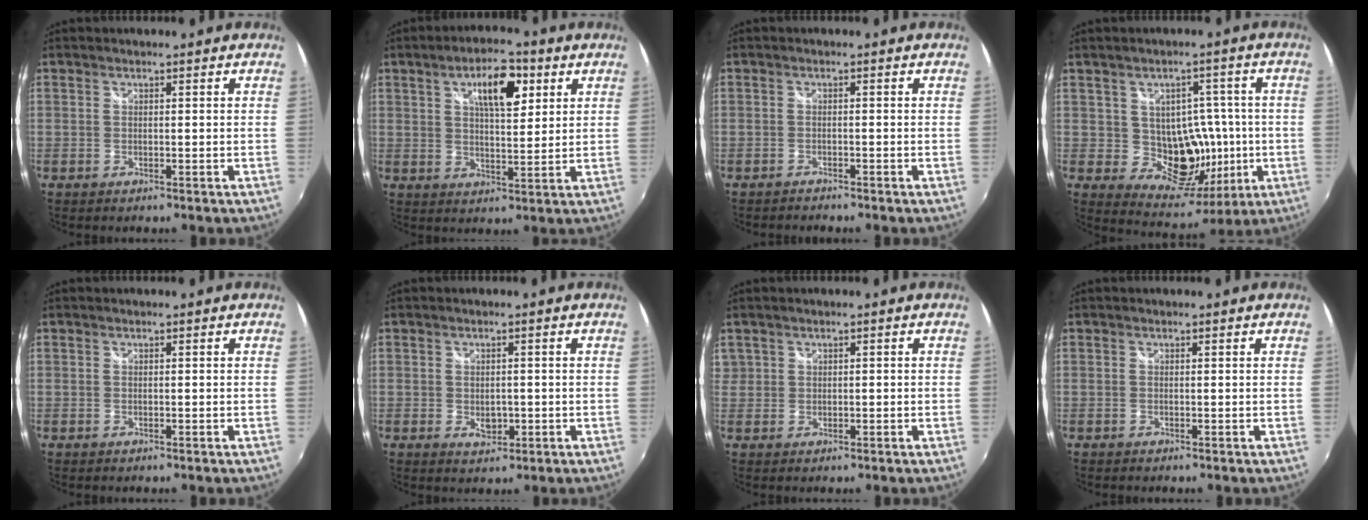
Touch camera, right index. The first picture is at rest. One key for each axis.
{"total": 9.4, "fx": 4.1, "fy": 3.5, "fz": 7.7, "tx": -0.122, "ty": 0.017, "tz": 0.065}
{"total": 1.7, "fx": -1.7, "fy": 0.3, "fz": 0.0, "tx": -0.009, "ty": -0.008, "tz": -0.030}
{"total": 11.1, "fx": -0.8, "fy": 9.8, "fz": 5.3, "tx": -0.085, "ty": 0.004, "tz": 0.002}
{"total": 0.0}
{"total": 3.3, "fx": -0.7, "fy": 2.4, "fz": 2.1, "tx": -0.035, "ty": -0.005, "tz": -0.009}
{"total": 2.2, "fx": 0.5, "fy": 2.0, "fz": 0.6, "tx": -0.009, "ty": 0.007, "tz": 0.014}
{"total": 0.0}